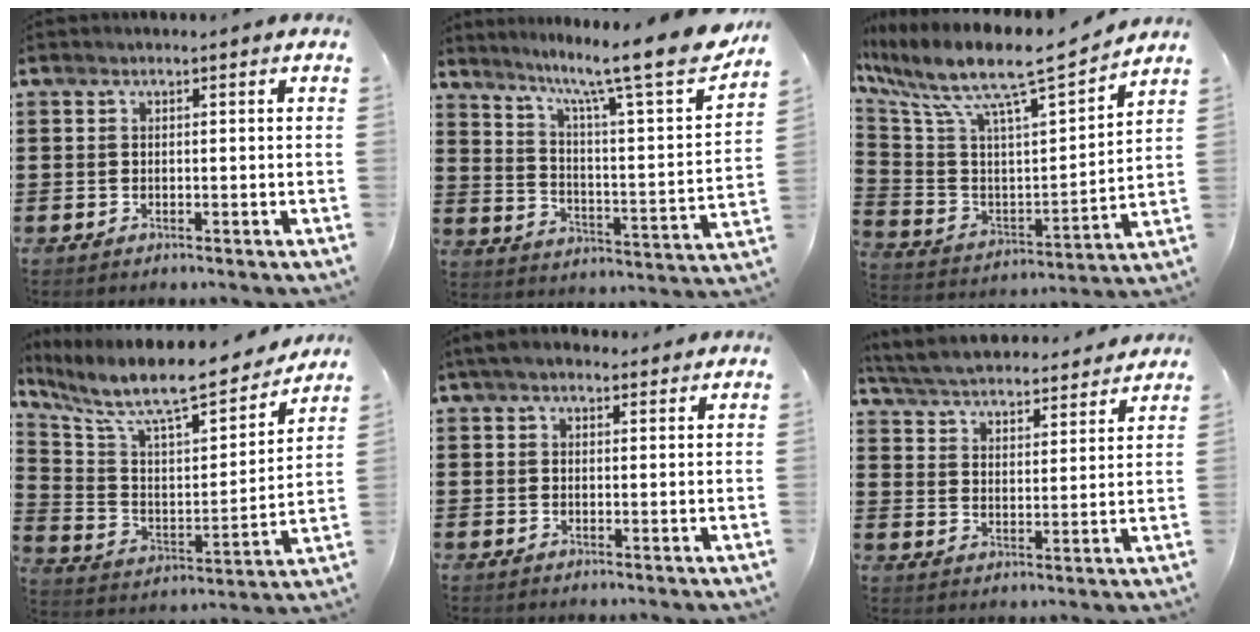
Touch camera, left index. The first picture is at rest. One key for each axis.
{"total": 11.6, "fx": 9.4, "fy": 0.4, "fz": 6.7, "tx": -0.131, "ty": -0.075, "tz": 0.143}
{"total": 9.6, "fx": 7.7, "fy": 1.2, "fz": 5.5, "tx": -0.133, "ty": -0.066, "tz": 0.120}
{"total": 10.2, "fx": 8.5, "fy": 2.1, "fz": 5.2, "tx": -0.125, "ty": -0.067, "tz": 0.139}
{"total": 3.0, "fx": 2.3, "fy": 1.5, "fz": 1.1, "tx": -0.030, "ty": 0.004, "tz": 0.043}
{"total": 4.8, "fx": 4.8, "fy": 0.2, "fz": 0.4, "tx": -0.033, "ty": -0.033, "tz": 0.080}